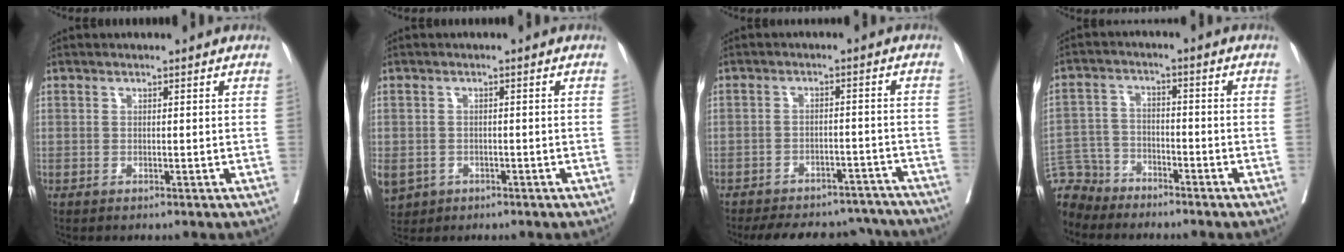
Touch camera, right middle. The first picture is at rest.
{"total": 9.8, "force": [-4.2, 7.9, 3.8], "torque": [-0.117, -0.005, -0.057]}
{"total": 18.0, "force": [-16.0, 6.1, 5.5], "torque": [-0.112, 0.007, -0.204]}
{"total": 7.8, "force": [-7.0, 3.3, -0.6], "torque": [0.008, 0.009, -0.138]}